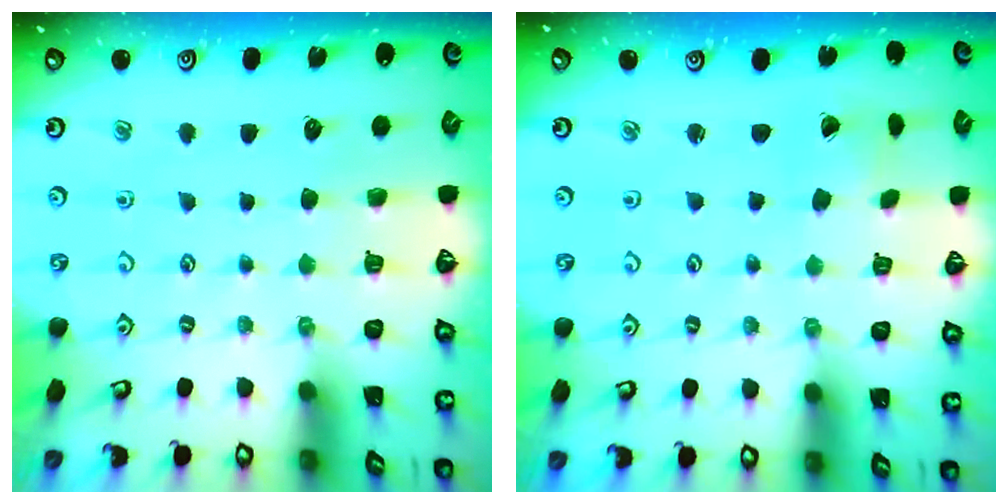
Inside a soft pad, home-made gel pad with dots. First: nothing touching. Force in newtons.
{"total": 1.2, "press": 1.2, "slide": 0.4}